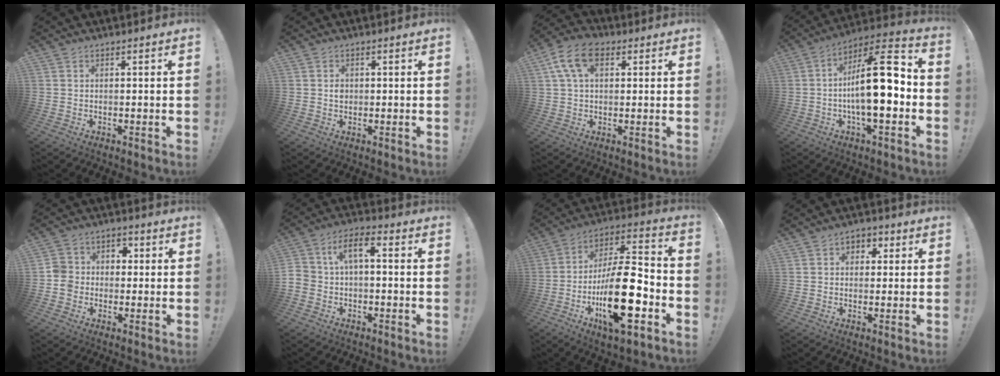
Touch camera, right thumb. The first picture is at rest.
{"total": 1.8, "force": [-0.1, 1.5, 1.0], "torque": [-0.012, 0.002, -0.003]}
{"total": 11.1, "force": [4.0, 6.7, 7.8], "torque": [-0.144, 0.008, 0.078]}
{"total": 20.1, "force": [-1.8, 7.1, 18.8], "torque": [-0.290, 0.008, -0.034]}
{"total": 7.6, "force": [-1.9, 7.2, 1.7], "torque": [-0.008, 0.030, -0.032]}
{"total": 6.6, "force": [-1.0, 4.4, 4.8], "torque": [-0.106, 0.020, -0.016]}
{"total": 23.6, "force": [-8.1, 9.4, 20.0], "torque": [-0.343, 0.043, -0.125]}
{"total": 3.8, "force": [0.4, 3.4, 1.6], "torque": [-0.019, 0.006, 0.005]}